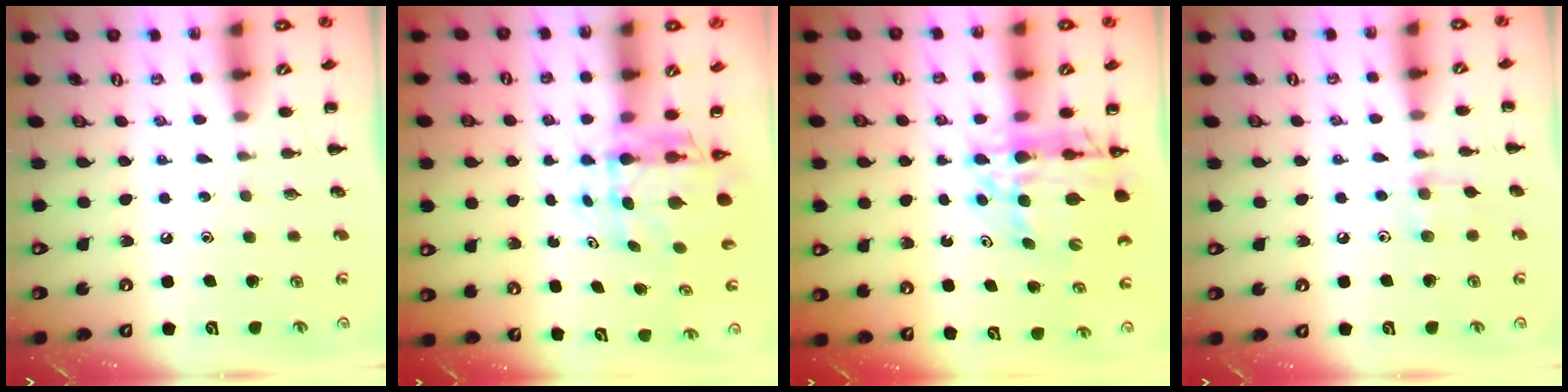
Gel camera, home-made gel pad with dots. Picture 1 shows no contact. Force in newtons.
{"total": 6.3, "press": 6.2, "slide": 1.5}
{"total": 13.8, "press": 13.2, "slide": 4.0}
{"total": 4.3, "press": 4.2, "slide": 1.2}